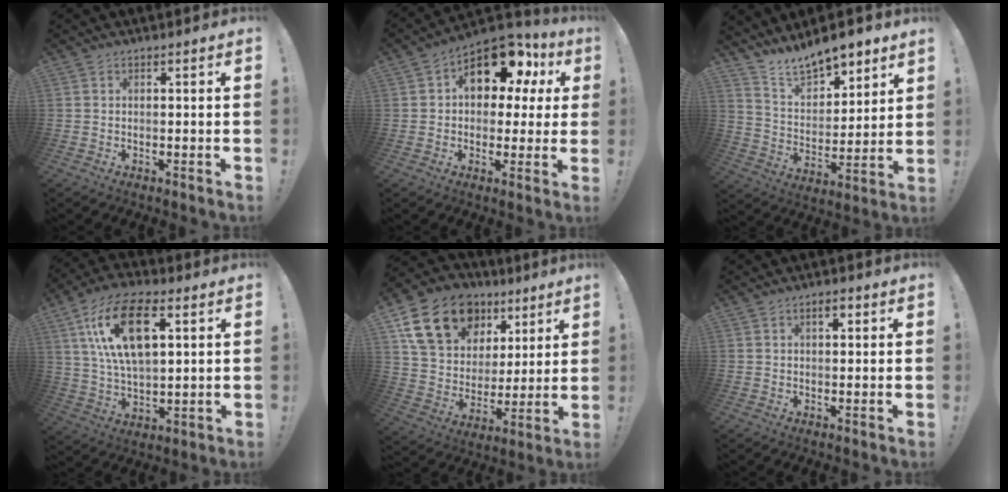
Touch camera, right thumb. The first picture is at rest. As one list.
[{"total": 15.8, "force": [7.4, 9.3, 10.4], "torque": [-0.143, -0.037, 0.124]}, {"total": 11.9, "force": [10.6, 4.1, 3.7], "torque": [-0.065, -0.085, 0.193]}, {"total": 18.1, "force": [6.7, 9.8, 13.6], "torque": [-0.252, -0.012, 0.111]}, {"total": 20.7, "force": [11.3, 14.2, 9.9], "torque": [-0.164, -0.049, 0.225]}, {"total": 2.5, "force": [1.2, 1.0, 1.9], "torque": [-0.027, -0.001, 0.017]}]